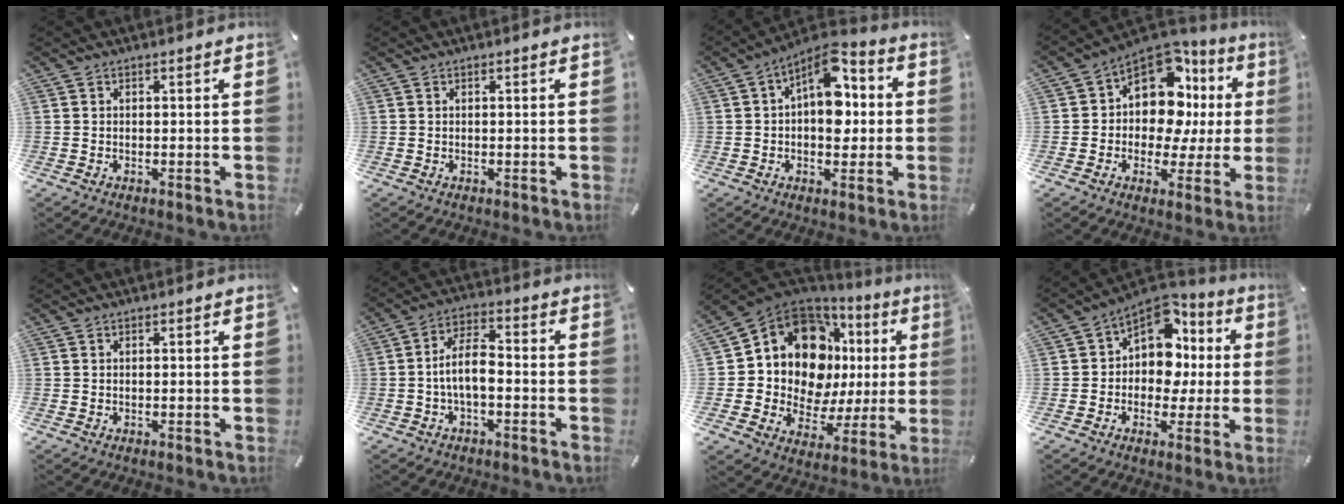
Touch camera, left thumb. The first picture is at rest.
{"total": 0.0}
{"total": 11.1, "force": [2.2, 6.9, 8.4], "torque": [-0.109, -0.029, 0.035]}
{"total": 14.0, "force": [4.1, 10.0, 9.0], "torque": [-0.150, -0.043, 0.071]}
{"total": 0.0}
{"total": 8.7, "force": [-2.2, 4.2, 7.3], "torque": [-0.141, 0.016, -0.039]}
{"total": 17.1, "force": [6.8, 11.8, 10.4], "torque": [-0.186, -0.072, 0.116]}
{"total": 12.4, "force": [2.7, 10.0, 6.8], "torque": [-0.105, -0.030, 0.052]}